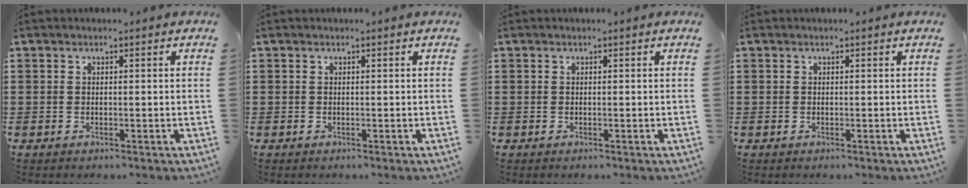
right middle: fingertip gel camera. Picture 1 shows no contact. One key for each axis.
{"total": 0.0}
{"total": 0.0}
{"total": 0.0}